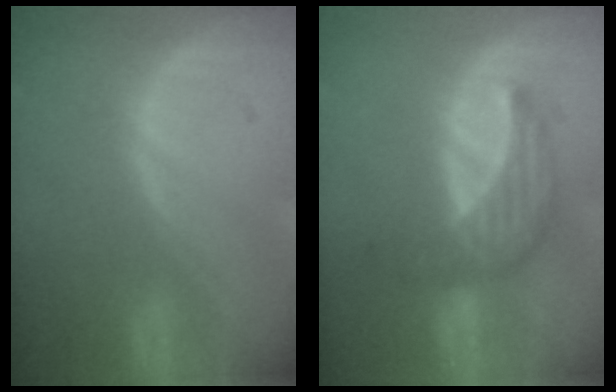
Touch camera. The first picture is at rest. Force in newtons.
{"total": 7.1, "press": 6.5, "slide": 2.8}